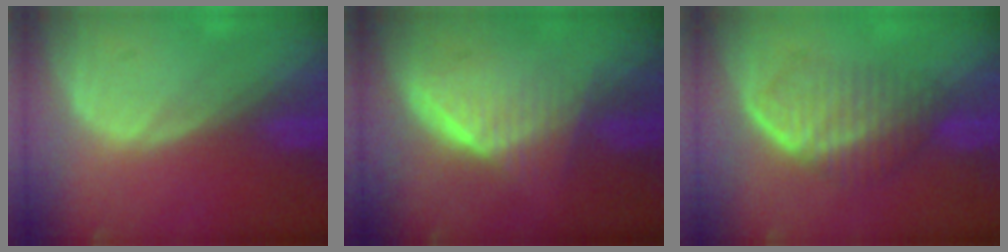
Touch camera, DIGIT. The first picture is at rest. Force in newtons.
{"total": 5.7, "press": 5.7, "slide": 0.7}
{"total": 6.8, "press": 6.1, "slide": 3.1}